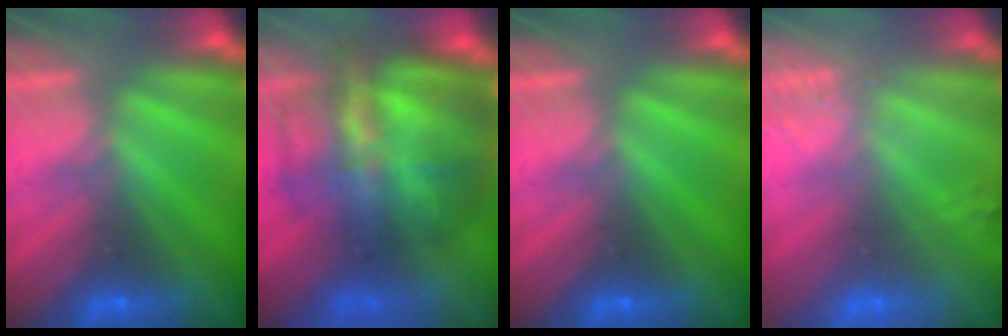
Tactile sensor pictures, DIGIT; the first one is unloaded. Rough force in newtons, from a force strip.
{"total": 11.0}
{"total": 0.0}
{"total": 2.4}